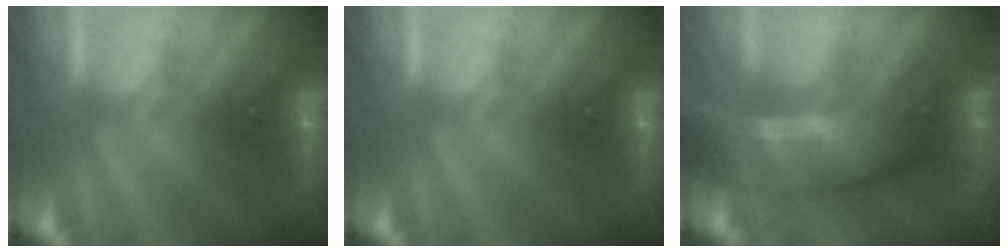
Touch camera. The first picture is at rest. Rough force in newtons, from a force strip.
{"total": 0.0}
{"total": 7.7}